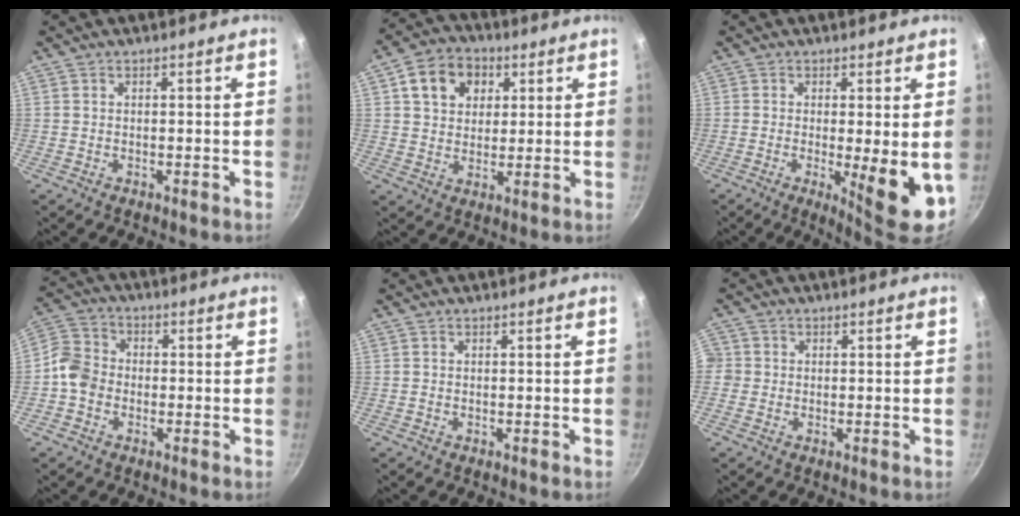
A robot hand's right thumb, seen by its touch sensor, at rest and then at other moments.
{"total": 10.0, "force": [3.6, 7.8, 5.1], "torque": [-0.060, 0.004, 0.051]}
{"total": 9.4, "force": [-1.4, 1.7, 9.2], "torque": [-0.118, -0.013, -0.010]}
{"total": 6.7, "force": [-1.8, 5.5, 3.3], "torque": [-0.044, 0.021, -0.055]}
{"total": 0.0}
{"total": 2.5, "force": [-0.5, 2.4, 0.5], "torque": [0.001, 0.006, -0.016]}